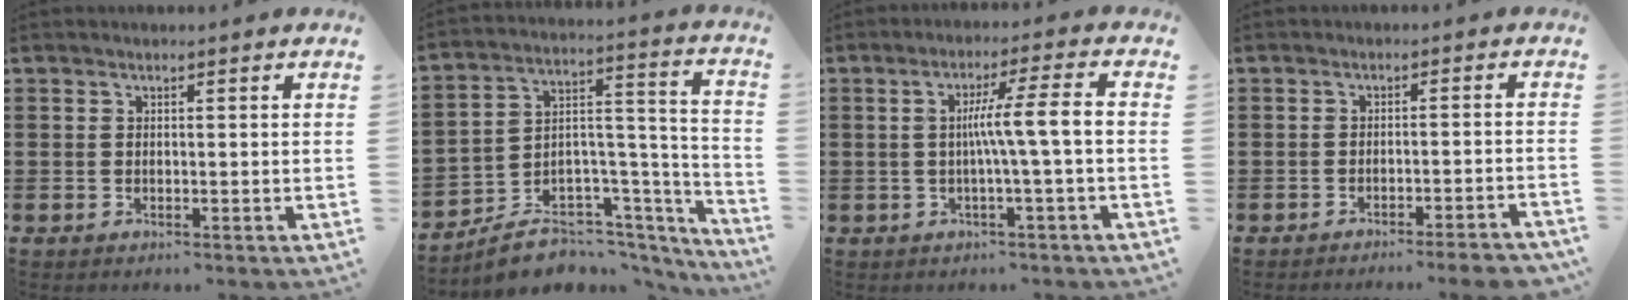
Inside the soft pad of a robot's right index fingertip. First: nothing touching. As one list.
[{"total": 7.8, "force": [-5.9, 4.4, 2.3], "torque": [-0.033, 0.014, -0.101]}, {"total": 6.3, "force": [-0.5, -0.6, 6.2], "torque": [-0.115, -0.003, -0.018]}, {"total": 2.9, "force": [-2.6, -0.2, 1.3], "torque": [-0.023, -0.004, -0.051]}]